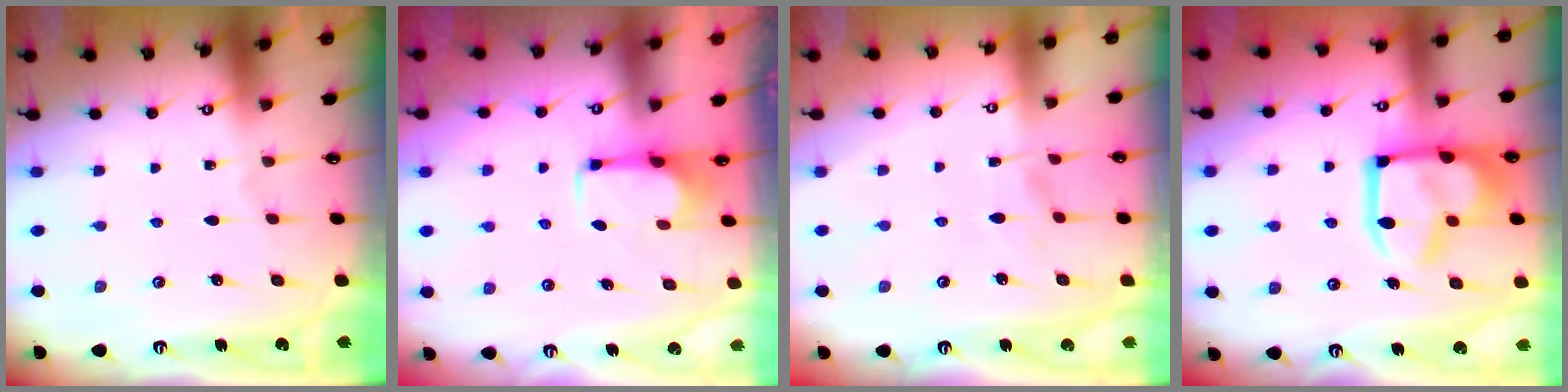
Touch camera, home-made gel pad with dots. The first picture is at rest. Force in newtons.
{"total": 2.7, "press": 2.5, "slide": 0.9}
{"total": 3.9, "press": 3.8, "slide": 0.7}
{"total": 18.4, "press": 18.3, "slide": 2.2}